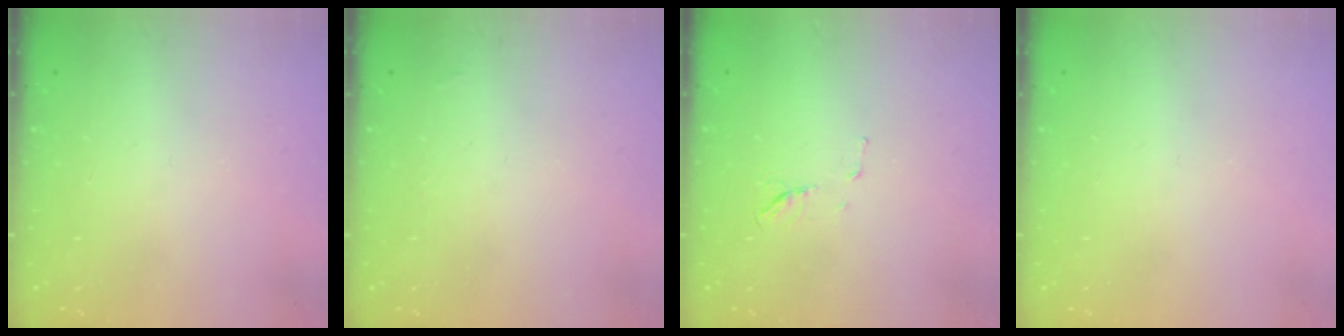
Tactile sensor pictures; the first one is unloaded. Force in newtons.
{"total": 1.3, "press": 1.3, "slide": 0.2}
{"total": 5.4, "press": 5.2, "slide": 1.3}
{"total": 0.0}